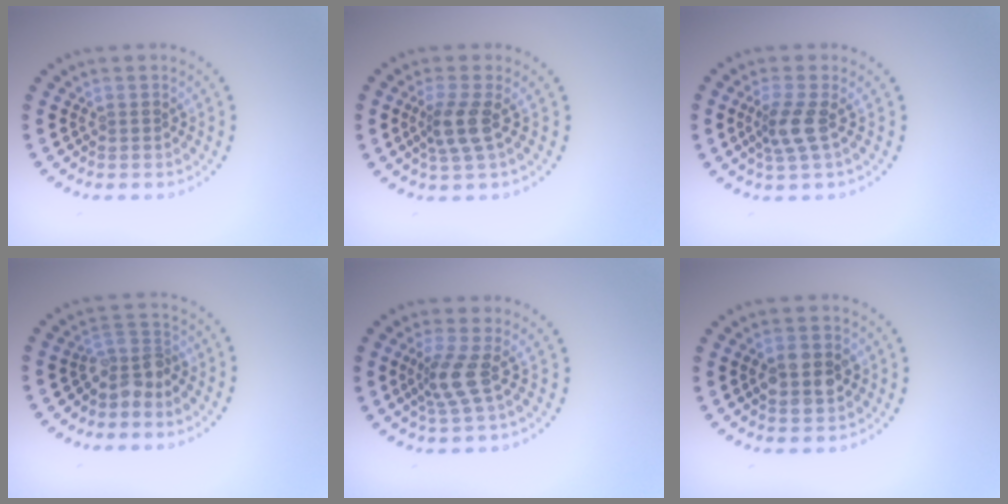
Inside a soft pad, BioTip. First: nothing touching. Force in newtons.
{"total": 2.6, "press": 2.0, "slide": 1.7}
{"total": 2.5, "press": 1.8, "slide": 1.7}
{"total": 2.6, "press": 1.9, "slide": 1.7}
{"total": 2.9, "press": 2.1, "slide": 1.9}
{"total": 4.1, "press": 4.1, "slide": 0.1}